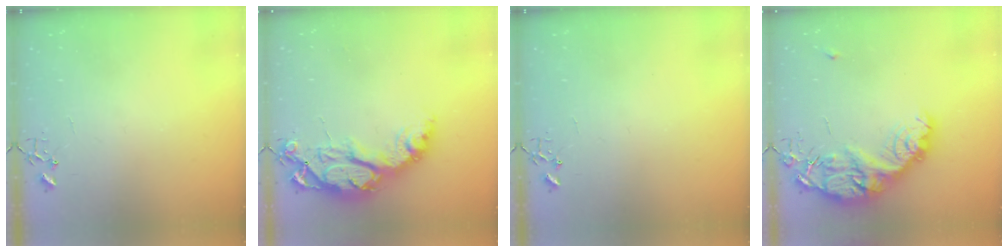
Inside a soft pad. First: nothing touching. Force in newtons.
{"total": 18.0, "press": 17.9, "slide": 1.7}
{"total": 0.0}
{"total": 19.0, "press": 18.9, "slide": 1.7}